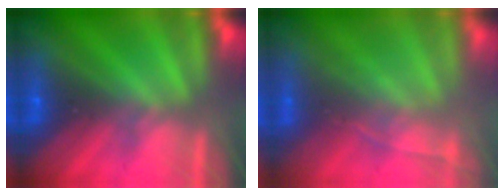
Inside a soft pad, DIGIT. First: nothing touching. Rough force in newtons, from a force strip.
{"total": 1.8}